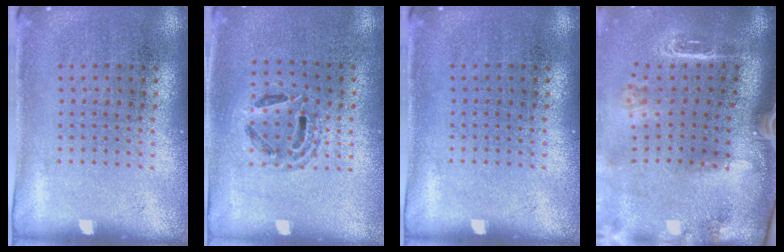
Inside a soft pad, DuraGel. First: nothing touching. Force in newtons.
{"total": 1.3, "press": 1.1, "slide": 0.6}
{"total": 0.0}
{"total": 2.8, "press": 2.0, "slide": 2.0}